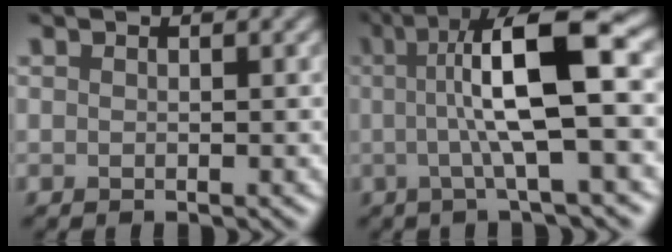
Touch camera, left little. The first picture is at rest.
{"total": 9.2, "force": [0.7, 1.8, 9.0], "torque": [-0.132, 0.011, 0.003]}